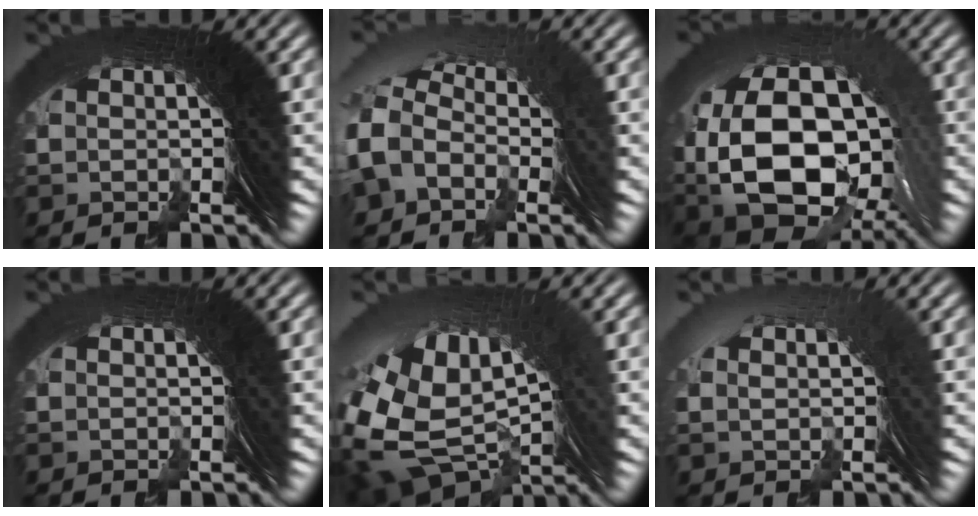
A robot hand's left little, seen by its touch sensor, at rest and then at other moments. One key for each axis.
{"total": 4.8, "fx": -0.1, "fy": 3.9, "fz": 2.8, "tx": -0.089, "ty": 0.006, "tz": -0.004}
{"total": 16.1, "fx": -1.2, "fy": 11.5, "fz": 11.2, "tx": -0.240, "ty": -0.069, "tz": 0.014}
{"total": 0.7, "fx": -0.4, "fy": -0.2, "fz": -0.5, "tx": 0.011, "ty": 0.003, "tz": -0.008}
{"total": 8.6, "fx": -1.3, "fy": 6.2, "fz": 5.8, "tx": -0.143, "ty": -0.046, "tz": 0.007}
{"total": 1.0, "fx": 0.3, "fy": 0.4, "fz": 0.9, "tx": -0.004, "ty": 0.013, "tz": 0.005}